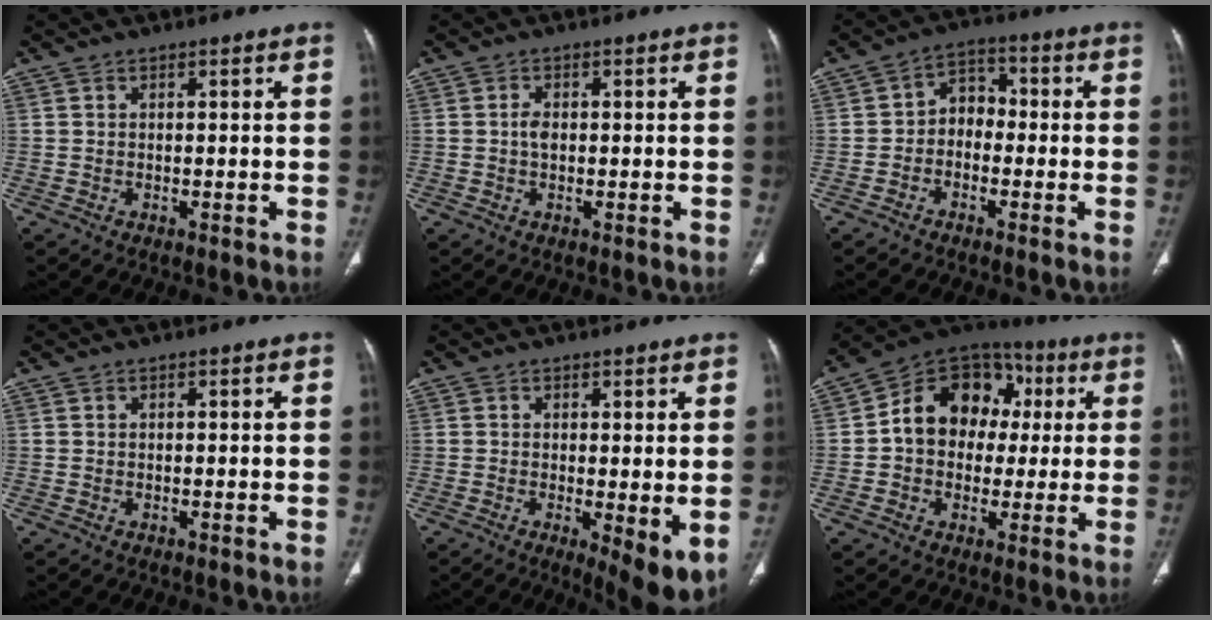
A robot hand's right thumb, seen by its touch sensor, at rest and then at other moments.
{"total": 1.2, "force": [0.1, 0.7, 1.0], "torque": [-0.021, 0.001, 0.002]}
{"total": 5.4, "force": [-1.3, 4.2, 3.1], "torque": [-0.026, 0.031, -0.038]}
{"total": 0.0}
{"total": 7.1, "force": [-1.0, 2.1, 6.7], "torque": [-0.100, -0.023, -0.013]}
{"total": 15.8, "force": [1.9, 12.4, 9.5], "torque": [-0.106, 0.033, 0.019]}